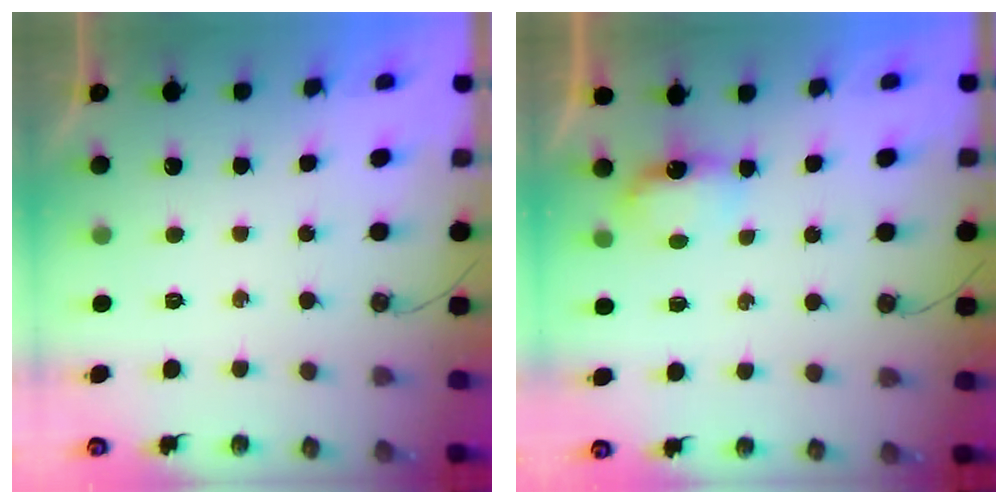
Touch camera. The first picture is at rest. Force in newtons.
{"total": 3.8, "press": 3.7, "slide": 0.6}